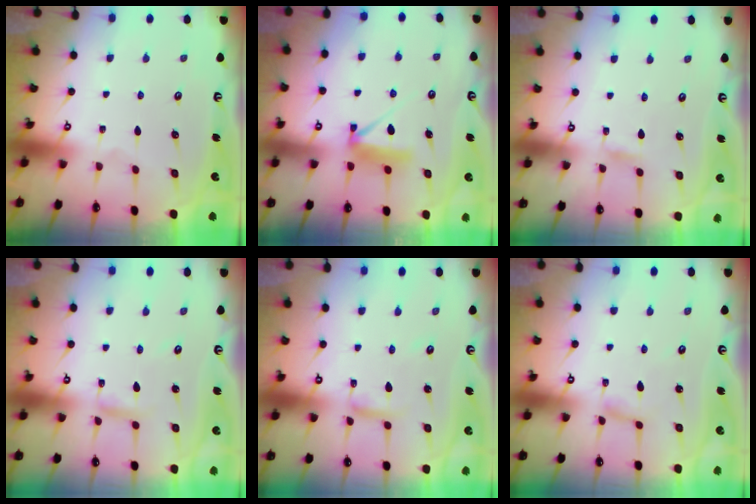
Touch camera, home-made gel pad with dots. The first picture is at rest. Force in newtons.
{"total": 7.6, "press": 7.6, "slide": 0.4}
{"total": 1.1, "press": 1.1, "slide": 0.1}
{"total": 4.0, "press": 4.0, "slide": 0.3}
{"total": 4.4, "press": 4.4, "slide": 0.4}
{"total": 2.8, "press": 2.8, "slide": 0.2}